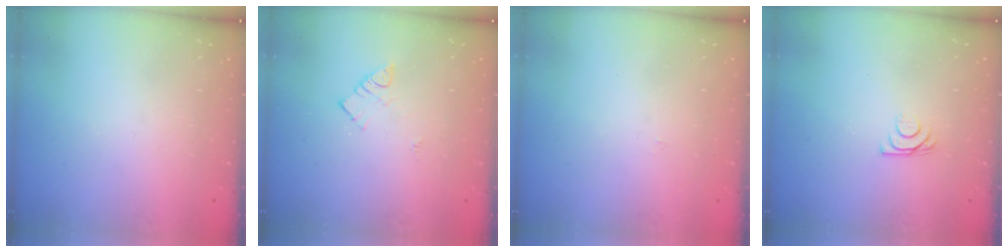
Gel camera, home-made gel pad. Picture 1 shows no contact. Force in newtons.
{"total": 5.2, "press": 5.2, "slide": 0.2}
{"total": 2.2, "press": 2.2, "slide": 0.3}
{"total": 6.1, "press": 6.0, "slide": 0.8}